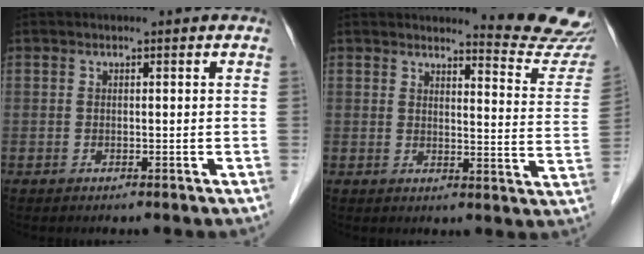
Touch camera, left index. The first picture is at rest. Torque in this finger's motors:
{"motor_torque": [1.07, -1.07, 0.33, 0.04]}